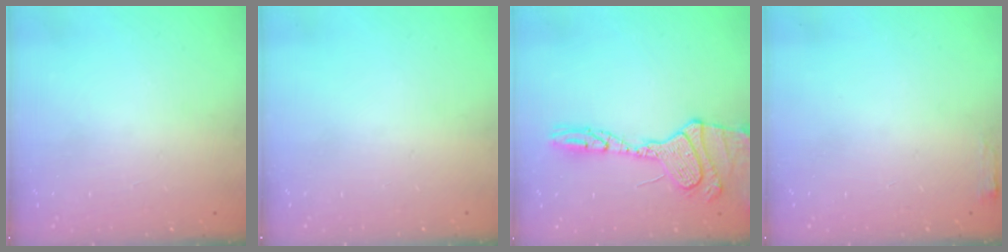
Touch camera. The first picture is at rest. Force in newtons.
{"total": 0.0}
{"total": 16.6, "press": 16.5, "slide": 2.0}
{"total": 3.7, "press": 3.5, "slide": 1.3}